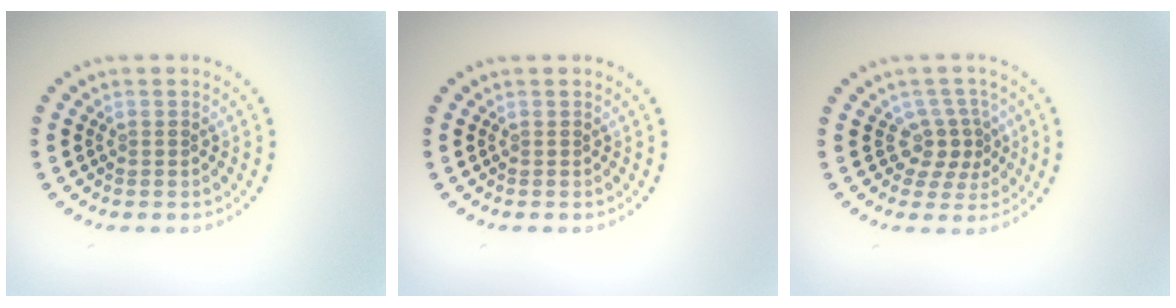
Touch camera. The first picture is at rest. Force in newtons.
{"total": 0.0}
{"total": 2.8, "press": 2.1, "slide": 1.8}